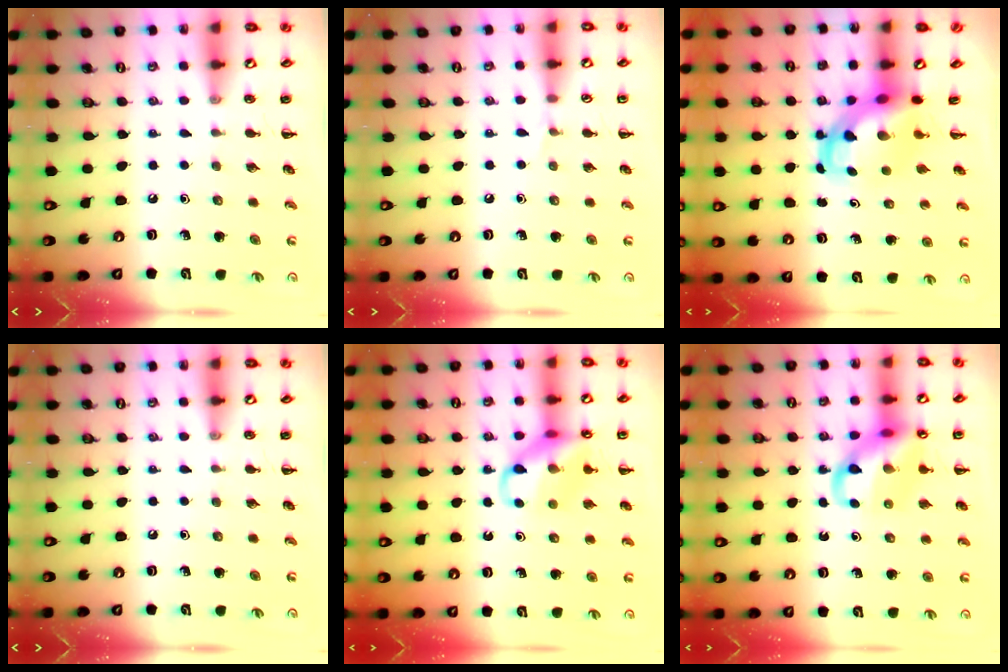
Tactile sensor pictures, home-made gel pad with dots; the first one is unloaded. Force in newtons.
{"total": 3.6, "press": 3.3, "slide": 1.3}
{"total": 5.0, "press": 4.8, "slide": 1.1}
{"total": 0.0}
{"total": 12.9, "press": 12.8, "slide": 1.6}
{"total": 13.1, "press": 12.9, "slide": 2.3}